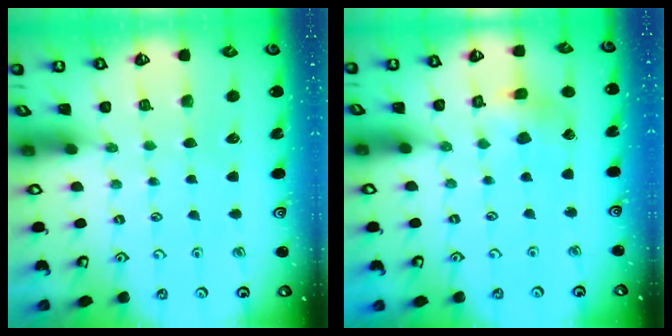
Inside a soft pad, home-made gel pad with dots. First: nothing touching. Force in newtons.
{"total": 4.6, "press": 4.6, "slide": 0.5}